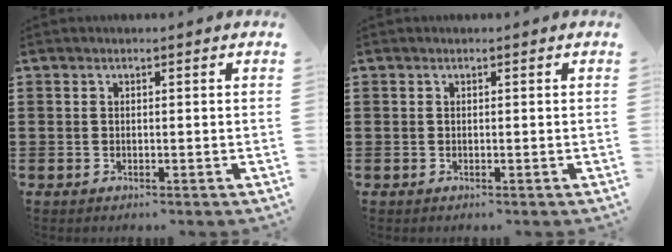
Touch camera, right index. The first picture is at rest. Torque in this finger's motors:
{"motor_torque": [-0.07, 0.00, 0.00, 0.00]}